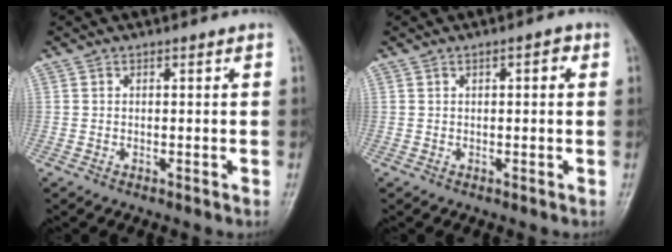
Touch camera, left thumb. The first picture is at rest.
{"total": 1.7, "force": [0.7, 0.6, 1.5], "torque": [-0.020, 0.002, 0.007]}